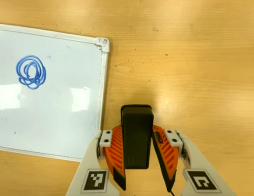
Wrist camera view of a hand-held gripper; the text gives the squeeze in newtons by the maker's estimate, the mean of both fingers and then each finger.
{"total": 3.9, "left": 3.1, "right": 4.7}